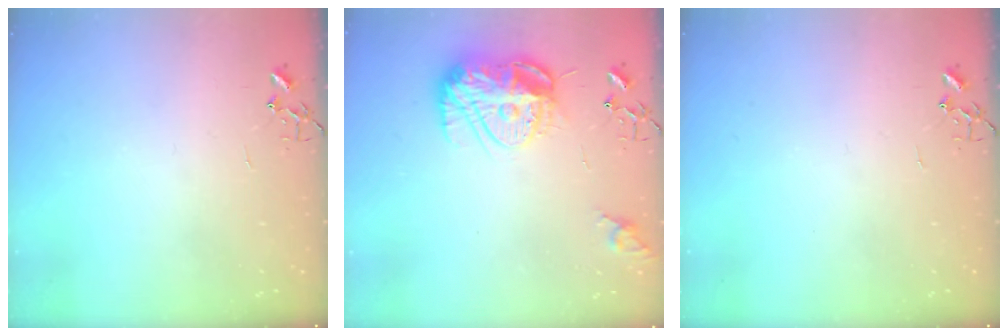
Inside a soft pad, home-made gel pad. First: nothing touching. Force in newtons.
{"total": 15.2, "press": 15.2, "slide": 1.5}
{"total": 0.0}